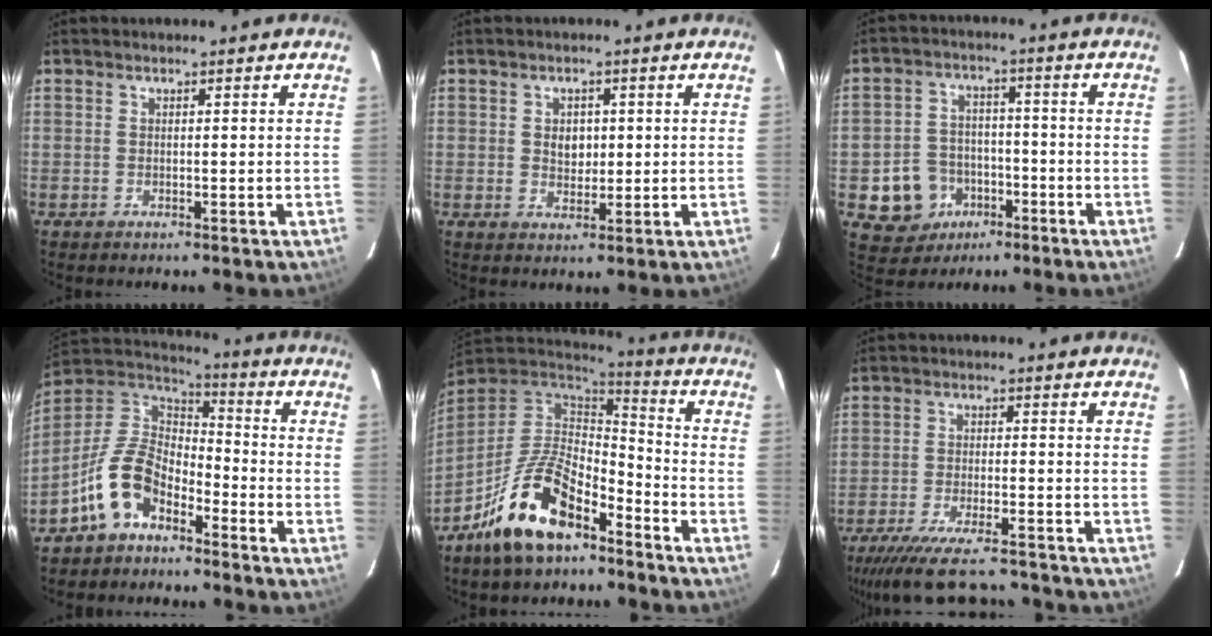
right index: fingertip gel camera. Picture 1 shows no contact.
{"total": 3.4, "force": [0.4, 2.8, 1.9], "torque": [-0.029, 0.006, 0.008]}
{"total": 9.5, "force": [-4.1, 8.3, 1.9], "torque": [-0.063, 0.029, -0.046]}
{"total": 12.2, "force": [-7.0, 7.3, 6.9], "torque": [-0.155, 0.023, -0.137]}
{"total": 16.6, "force": [-10.6, 7.1, 10.6], "torque": [-0.217, 0.002, -0.193]}
{"total": 15.5, "force": [-13.7, 2.9, 6.5], "torque": [-0.143, -0.021, -0.214]}